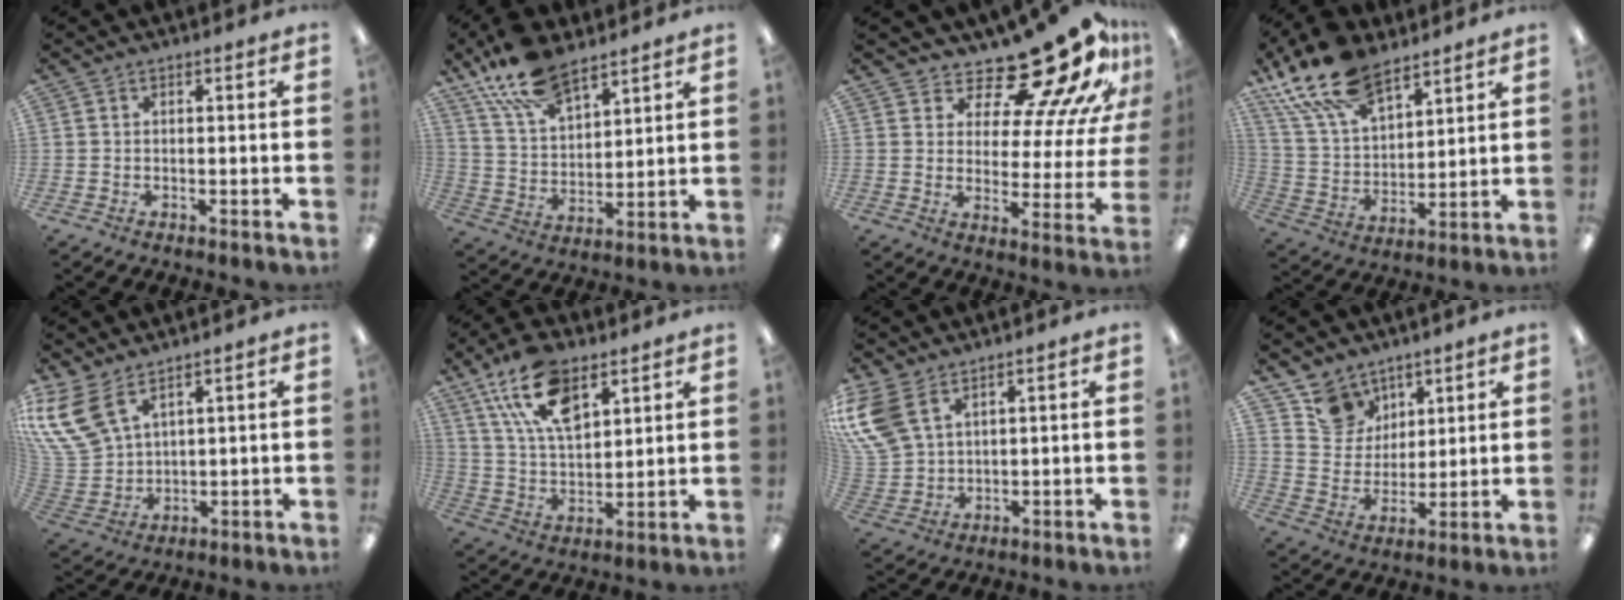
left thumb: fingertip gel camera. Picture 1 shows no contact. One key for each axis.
{"total": 14.6, "fx": 10.2, "fy": 6.7, "fz": 7.9, "tx": -0.153, "ty": -0.049, "tz": 0.189}
{"total": 20.4, "fx": 16.2, "fy": 5.8, "fz": 10.8, "tx": -0.146, "ty": -0.129, "tz": 0.262}
{"total": 18.7, "fx": 12.4, "fy": 9.3, "fz": 10.4, "tx": -0.226, "ty": -0.056, "tz": 0.225}
{"total": 12.8, "fx": 7.8, "fy": 7.3, "fz": 7.1, "tx": -0.180, "ty": -0.028, "tz": 0.152}
{"total": 15.6, "fx": 8.7, "fy": 8.1, "fz": 10.1, "tx": -0.185, "ty": -0.025, "tz": 0.161}
{"total": 10.4, "fx": 5.8, "fy": 6.2, "fz": 5.9, "tx": -0.145, "ty": -0.015, "tz": 0.114}
{"total": 10.0, "fx": 7.2, "fy": 7.0, "fz": 0.9, "tx": -0.023, "ty": -0.051, "tz": 0.141}